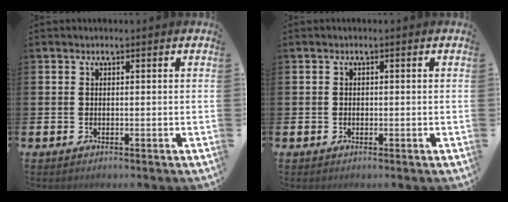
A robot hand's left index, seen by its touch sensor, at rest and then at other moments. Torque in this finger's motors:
{"motor_torque": [0.00, -0.02, -0.11, -0.01]}